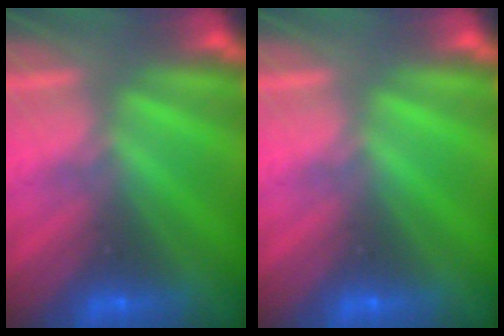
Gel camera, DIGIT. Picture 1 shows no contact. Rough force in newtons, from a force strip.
{"total": 0.0}